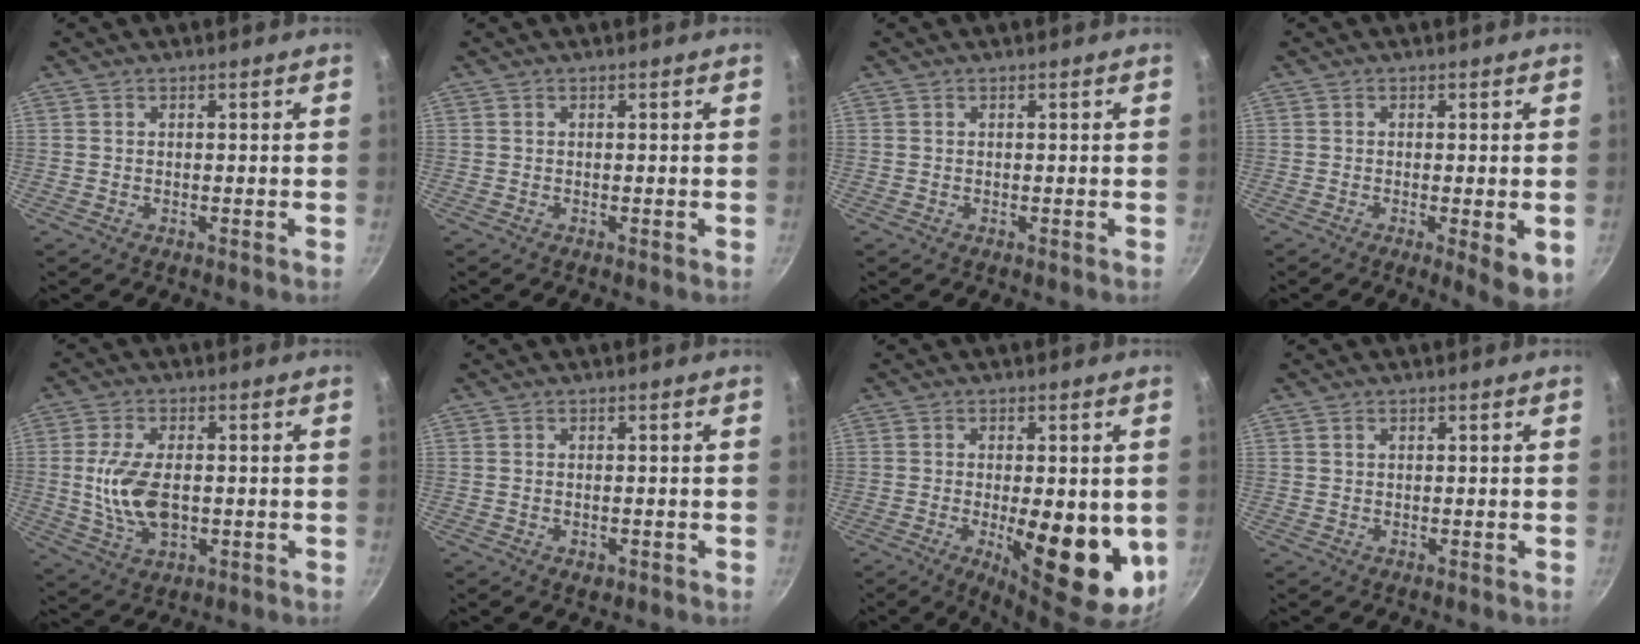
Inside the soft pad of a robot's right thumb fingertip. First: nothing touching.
{"total": 0.0}
{"total": 0.0}
{"total": 5.8, "force": [-1.3, 1.2, 5.5], "torque": [-0.068, -0.010, -0.013]}
{"total": 10.6, "force": [-0.3, 5.9, 8.8], "torque": [-0.165, 0.000, -0.004]}
{"total": 1.4, "force": [-0.5, 0.9, 1.0], "torque": [-0.013, -0.003, -0.006]}
{"total": 14.9, "force": [-2.4, 5.4, 13.7], "torque": [-0.178, -0.009, -0.023]}
{"total": 0.7, "force": [0.3, 0.5, 0.3], "torque": [-0.004, 0.002, 0.006]}